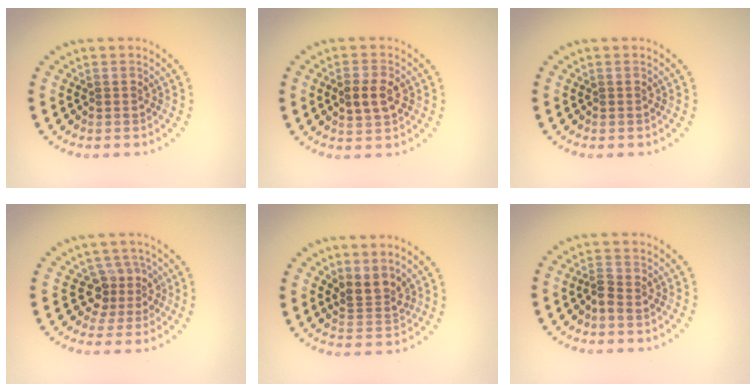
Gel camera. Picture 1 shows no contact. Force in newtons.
{"total": 2.7, "press": 2.7, "slide": 0.1}
{"total": 0.0}
{"total": 2.9, "press": 2.1, "slide": 2.0}
{"total": 2.6, "press": 1.9, "slide": 1.8}
{"total": 1.3, "press": 1.2, "slide": 0.5}